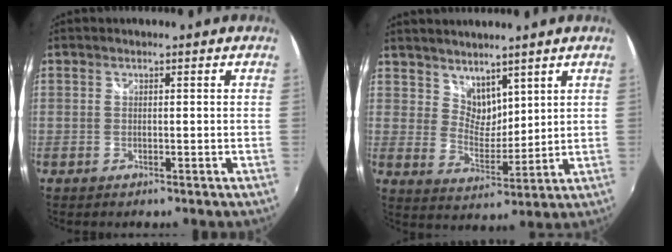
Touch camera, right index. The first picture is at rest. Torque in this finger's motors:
{"motor_torque": [-0.05, 0.02, -0.01, 0.00]}